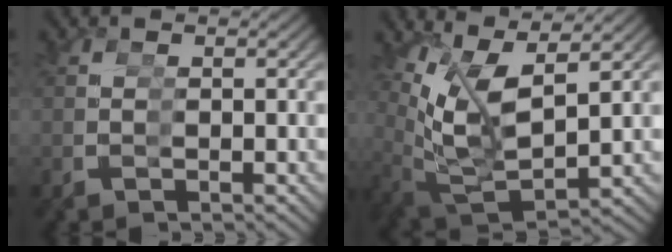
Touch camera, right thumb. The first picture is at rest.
{"total": 10.5, "force": [1.5, 7.1, 7.6], "torque": [-0.173, -0.042, 0.042]}